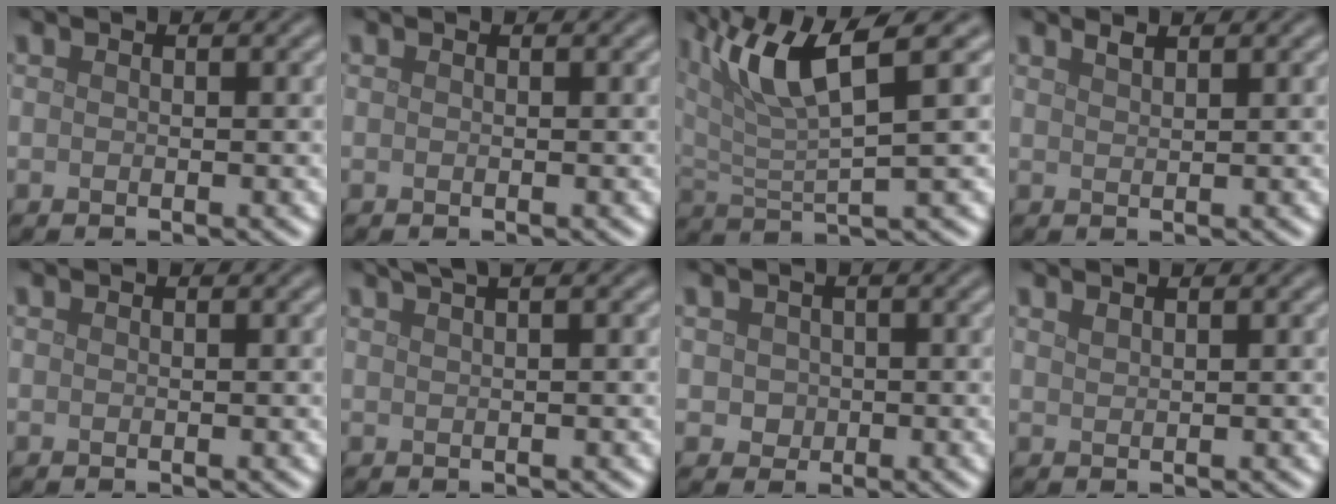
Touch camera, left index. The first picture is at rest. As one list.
[{"total": 0.0}, {"total": 7.6, "force": [3.7, 1.7, 6.3], "torque": [-0.127, 0.010, 0.071]}, {"total": 1.0, "force": [0.8, 0.2, 0.4], "torque": [-0.002, 0.001, 0.015]}, {"total": 0.0}, {"total": 3.4, "force": [2.2, 1.2, 2.3], "torque": [-0.016, 0.012, 0.012]}, {"total": 1.5, "force": [0.1, 1.4, 0.5], "torque": [-0.006, -0.004, 0.001]}, {"total": 0.8, "force": [0.7, 0.2, 0.3], "torque": [-0.004, 0.000, 0.012]}]